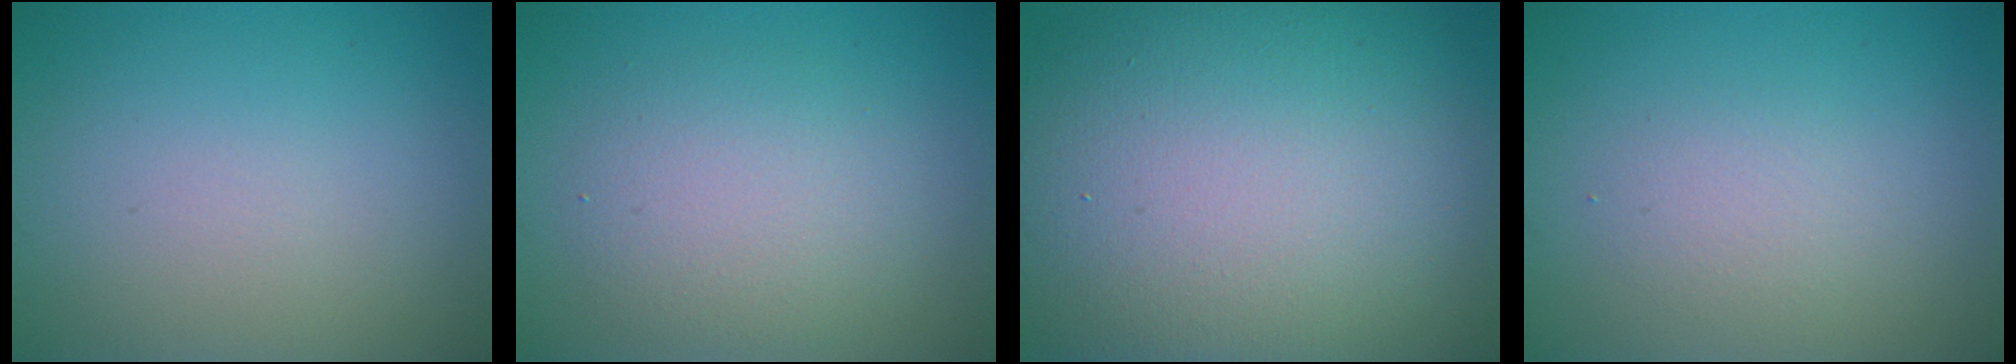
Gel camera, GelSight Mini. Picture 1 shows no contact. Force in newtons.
{"total": 3.9, "press": 3.9, "slide": 0.3}
{"total": 17.6, "press": 17.6, "slide": 0.7}
{"total": 1.6, "press": 1.6, "slide": 0.1}